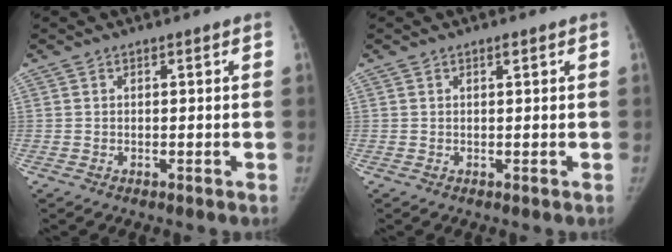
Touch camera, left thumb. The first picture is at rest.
{"total": 0.7, "force": [0.4, 0.2, 0.5], "torque": [-0.008, -0.001, 0.006]}